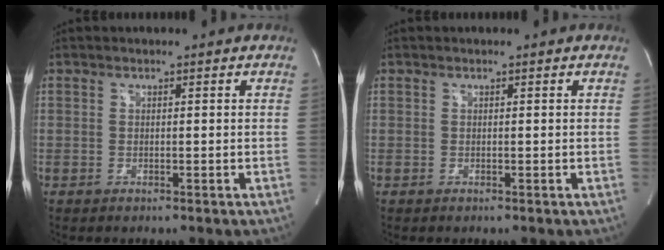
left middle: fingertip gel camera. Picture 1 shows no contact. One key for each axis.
{"total": 0.0}